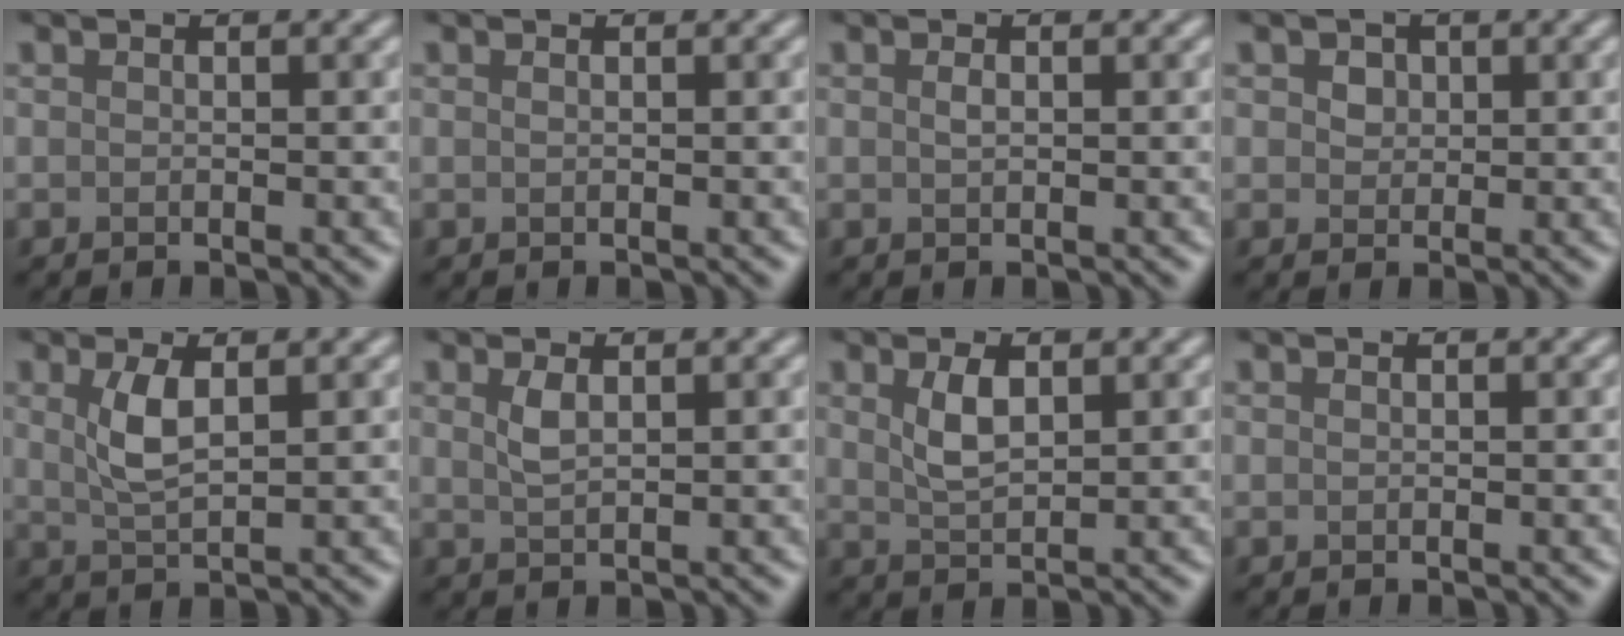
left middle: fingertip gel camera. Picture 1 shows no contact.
{"total": 0.0}
{"total": 0.7, "force": [0.2, 0.3, 0.6], "torque": [-0.014, 0.002, 0.003]}
{"total": 1.7, "force": [0.7, 1.3, 0.8], "torque": [-0.012, 0.007, 0.003]}
{"total": 3.2, "force": [1.0, 1.1, 2.8], "torque": [-0.063, 0.000, 0.022]}
{"total": 1.6, "force": [0.7, 0.6, 1.3], "torque": [-0.031, -0.001, 0.016]}
{"total": 2.7, "force": [1.1, 1.2, 2.2], "torque": [-0.050, 0.000, 0.025]}
{"total": 0.0}